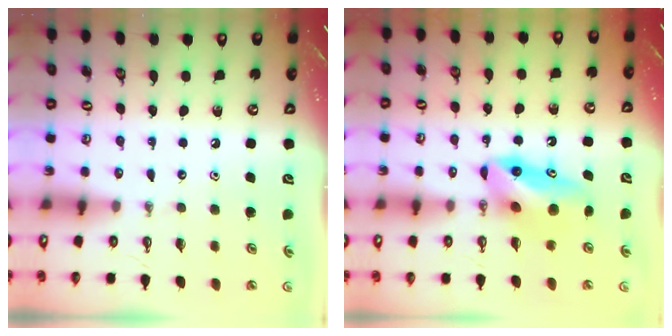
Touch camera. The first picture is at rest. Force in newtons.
{"total": 9.0, "press": 8.2, "slide": 3.9}